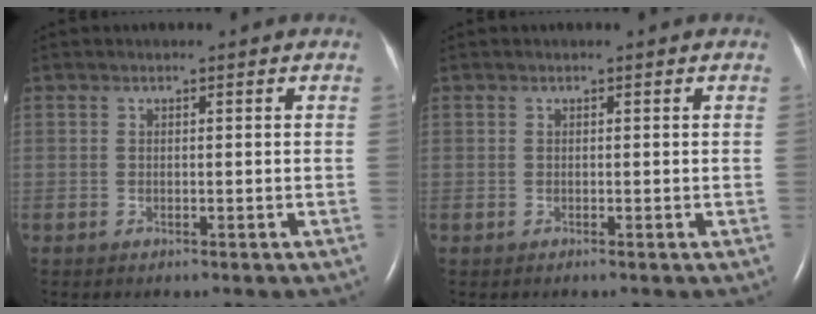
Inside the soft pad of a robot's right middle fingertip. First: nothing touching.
{"total": 0.0}